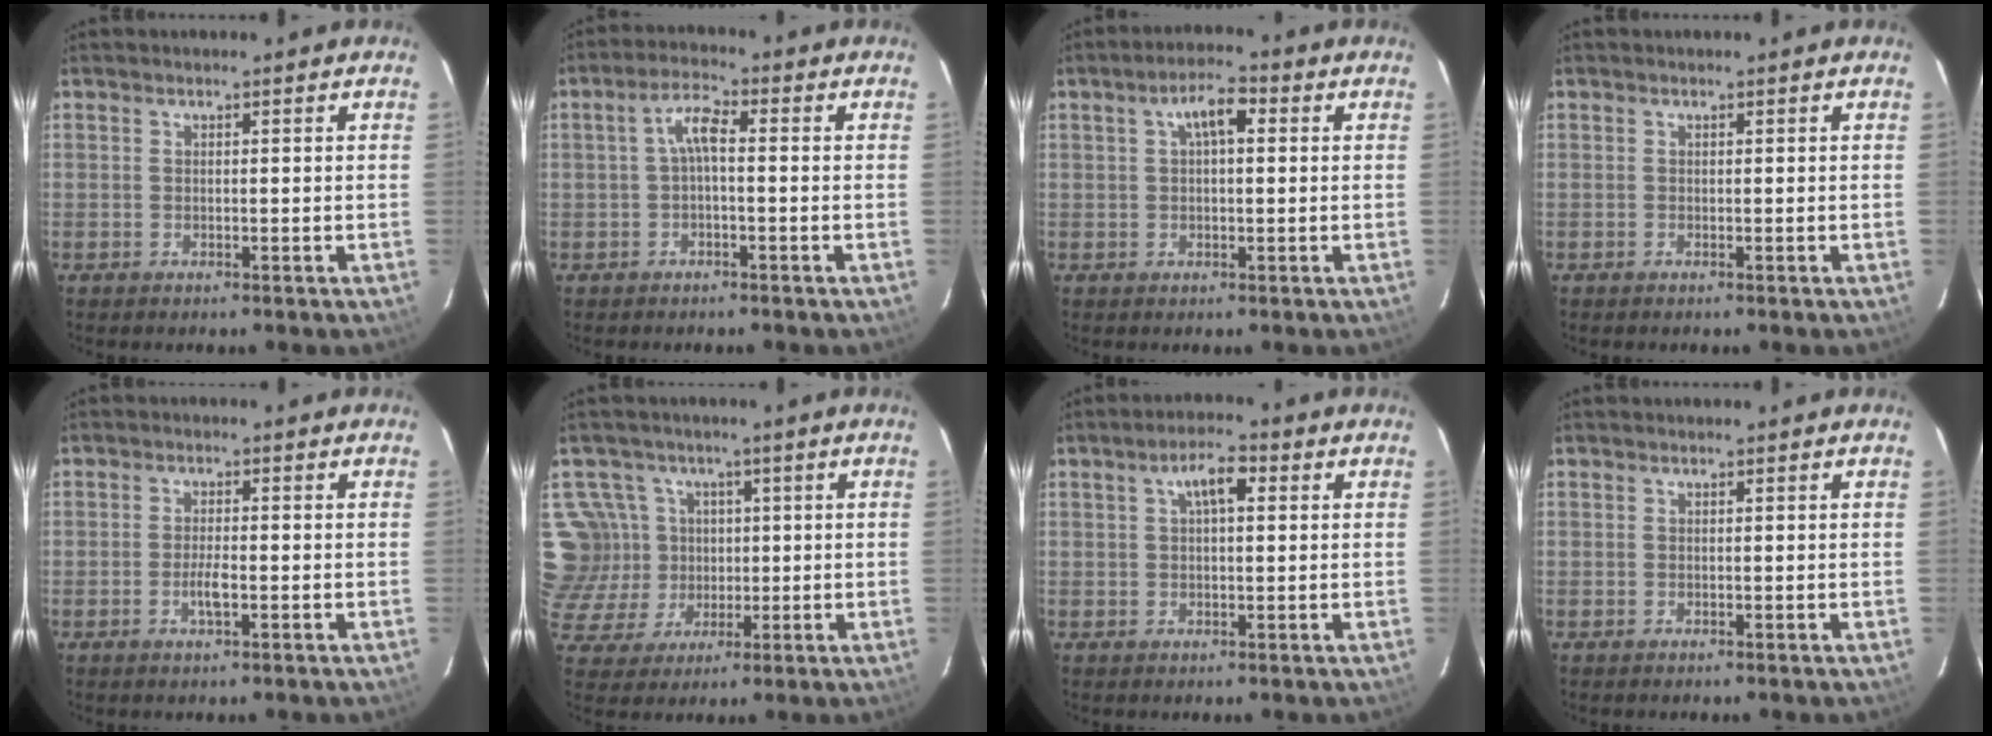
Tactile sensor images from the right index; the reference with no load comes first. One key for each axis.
{"total": 4.0, "fx": -0.4, "fy": 1.2, "fz": 3.7, "tx": -0.077, "ty": 0.015, "tz": -0.008}
{"total": 5.1, "fx": 1.4, "fy": 2.1, "fz": 4.5, "tx": -0.081, "ty": 0.019, "tz": 0.025}
{"total": 0.0}
{"total": 2.9, "fx": -1.0, "fy": 0.9, "fz": 2.6, "tx": -0.050, "ty": -0.001, "tz": -0.019}
{"total": 9.5, "fx": 2.1, "fy": 9.2, "fz": 1.4, "tx": -0.053, "ty": 0.014, "tz": 0.047}
{"total": 5.0, "fx": 1.6, "fy": 2.0, "fz": 4.3, "tx": -0.076, "ty": 0.017, "tz": 0.028}
{"total": 0.0}